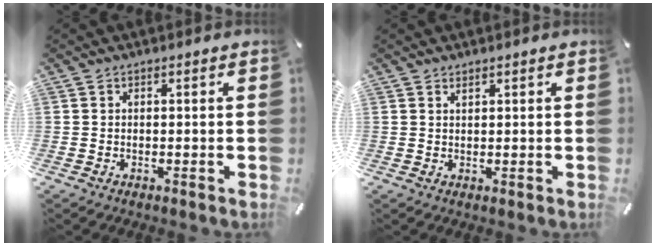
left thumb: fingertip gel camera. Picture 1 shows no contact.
{"total": 0.9, "force": [0.8, 0.4, 0.3], "torque": [-0.007, -0.002, 0.015]}